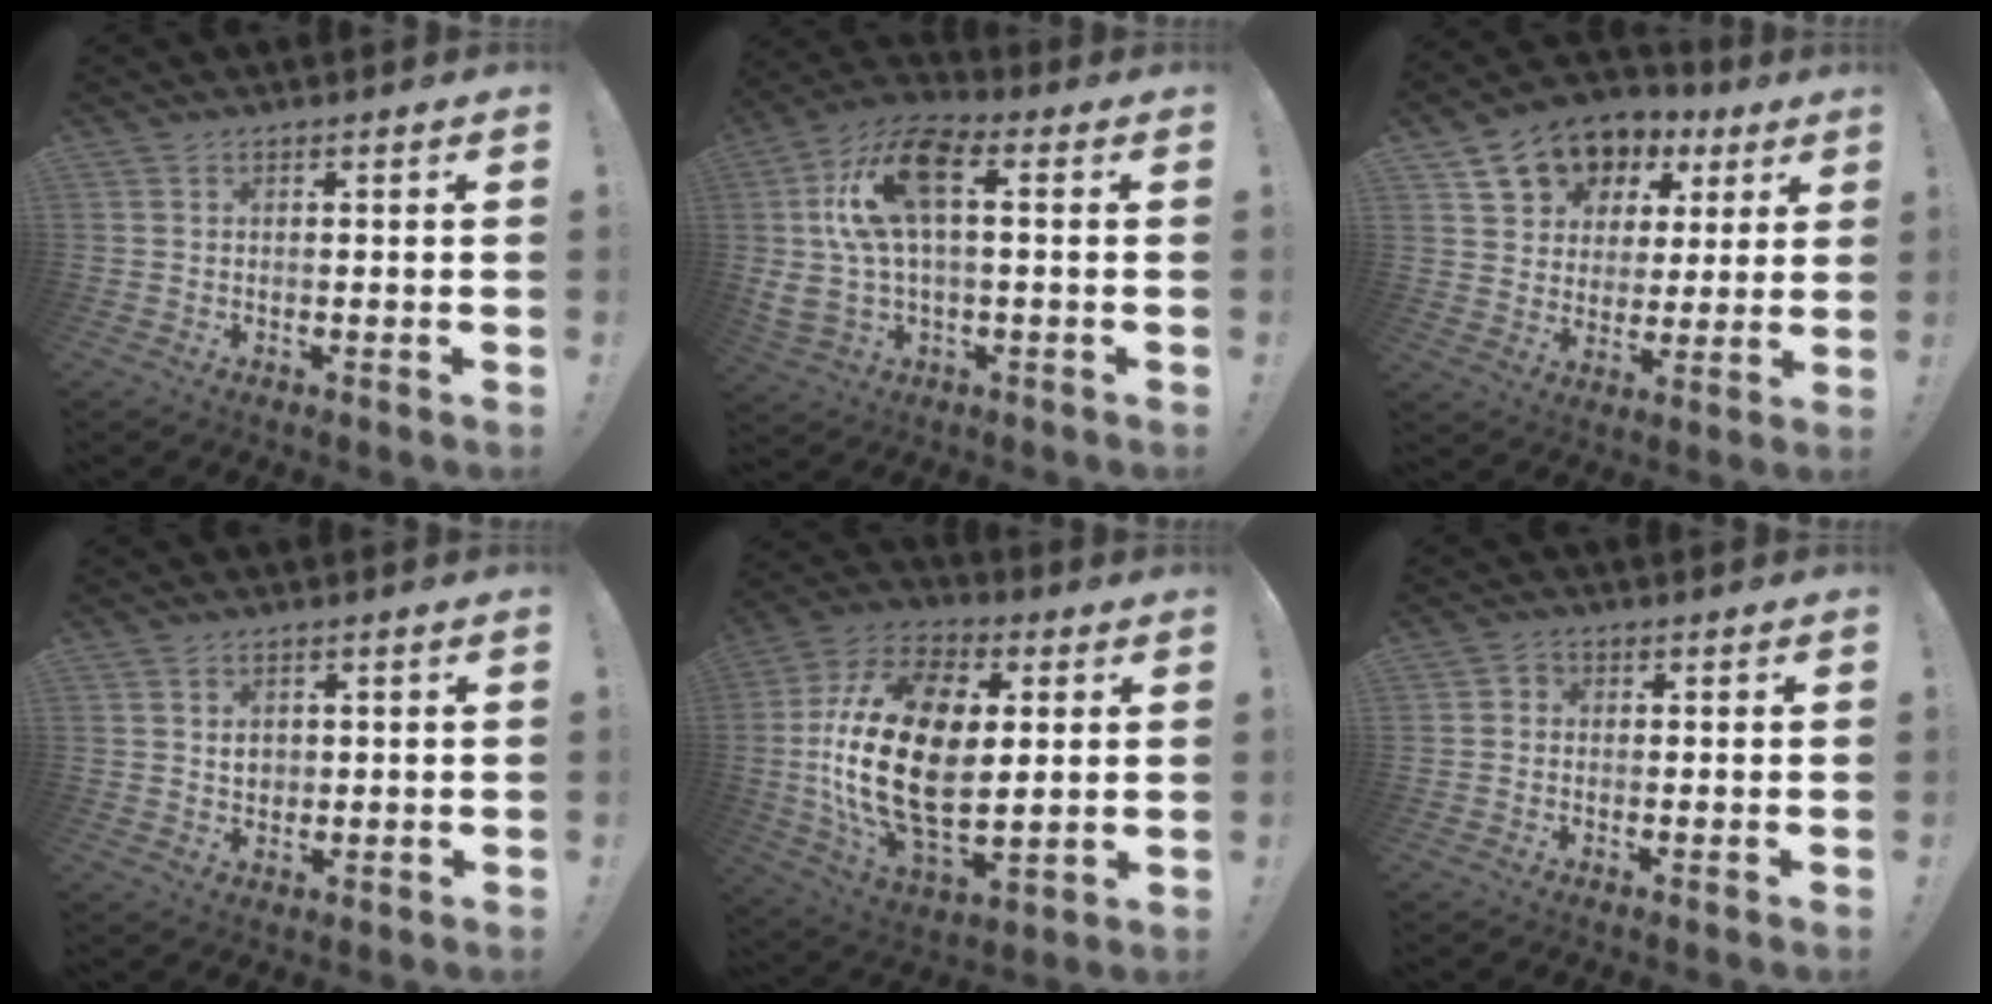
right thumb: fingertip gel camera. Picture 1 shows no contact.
{"total": 16.7, "force": [3.8, 8.1, 14.1], "torque": [-0.269, 0.003, 0.067]}
{"total": 12.5, "force": [7.0, 9.3, 4.7], "torque": [-0.071, -0.043, 0.138]}
{"total": 3.2, "force": [0.8, 2.7, 1.4], "torque": [-0.010, -0.004, 0.010]}
{"total": 27.9, "force": [1.4, 16.6, 22.4], "torque": [-0.441, -0.009, 0.029]}
{"total": 1.8, "force": [-0.5, 1.4, 1.0], "torque": [-0.015, 0.006, -0.010]}